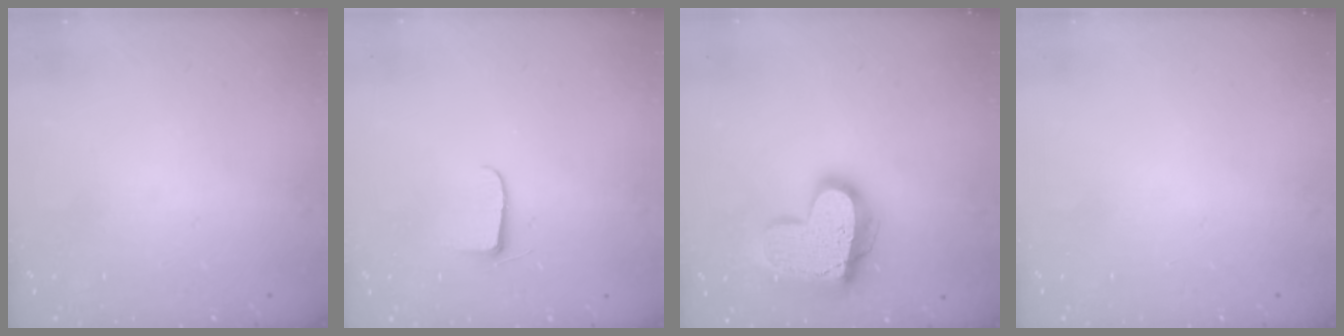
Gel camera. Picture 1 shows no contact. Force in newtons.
{"total": 5.1, "press": 5.1, "slide": 0.5}
{"total": 18.2, "press": 18.2, "slide": 1.6}
{"total": 0.0}